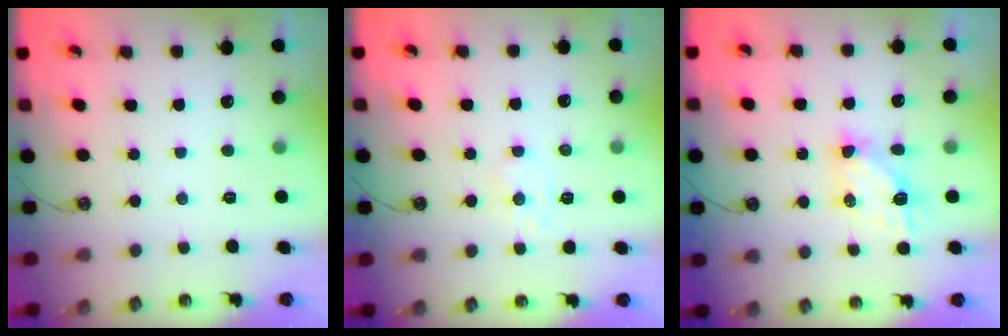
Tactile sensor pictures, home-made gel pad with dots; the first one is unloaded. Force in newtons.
{"total": 4.8, "press": 4.7, "slide": 0.6}
{"total": 5.8, "press": 5.8, "slide": 0.4}